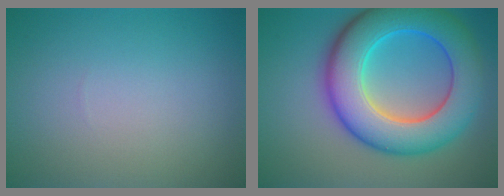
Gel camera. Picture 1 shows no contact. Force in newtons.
{"total": 11.0, "press": 11.0, "slide": 0.2}